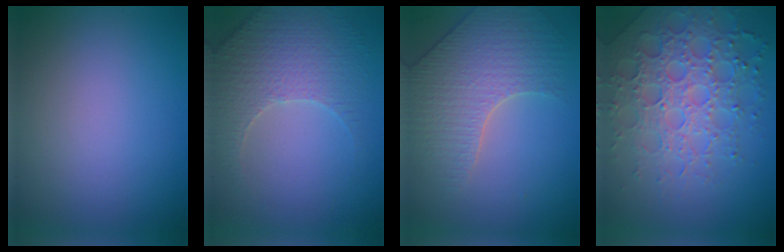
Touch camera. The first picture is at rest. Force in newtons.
{"total": 3.7, "press": 3.6, "slide": 1.0}
{"total": 4.0, "press": 4.0, "slide": 0.3}
{"total": 6.9, "press": 6.7, "slide": 1.6}